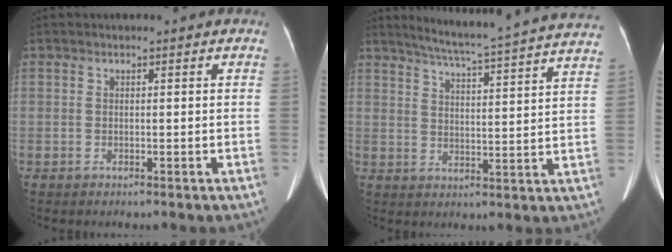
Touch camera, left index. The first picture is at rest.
{"total": 22.2, "force": [20.4, -0.6, 8.9], "torque": [-0.141, -0.037, 0.256]}